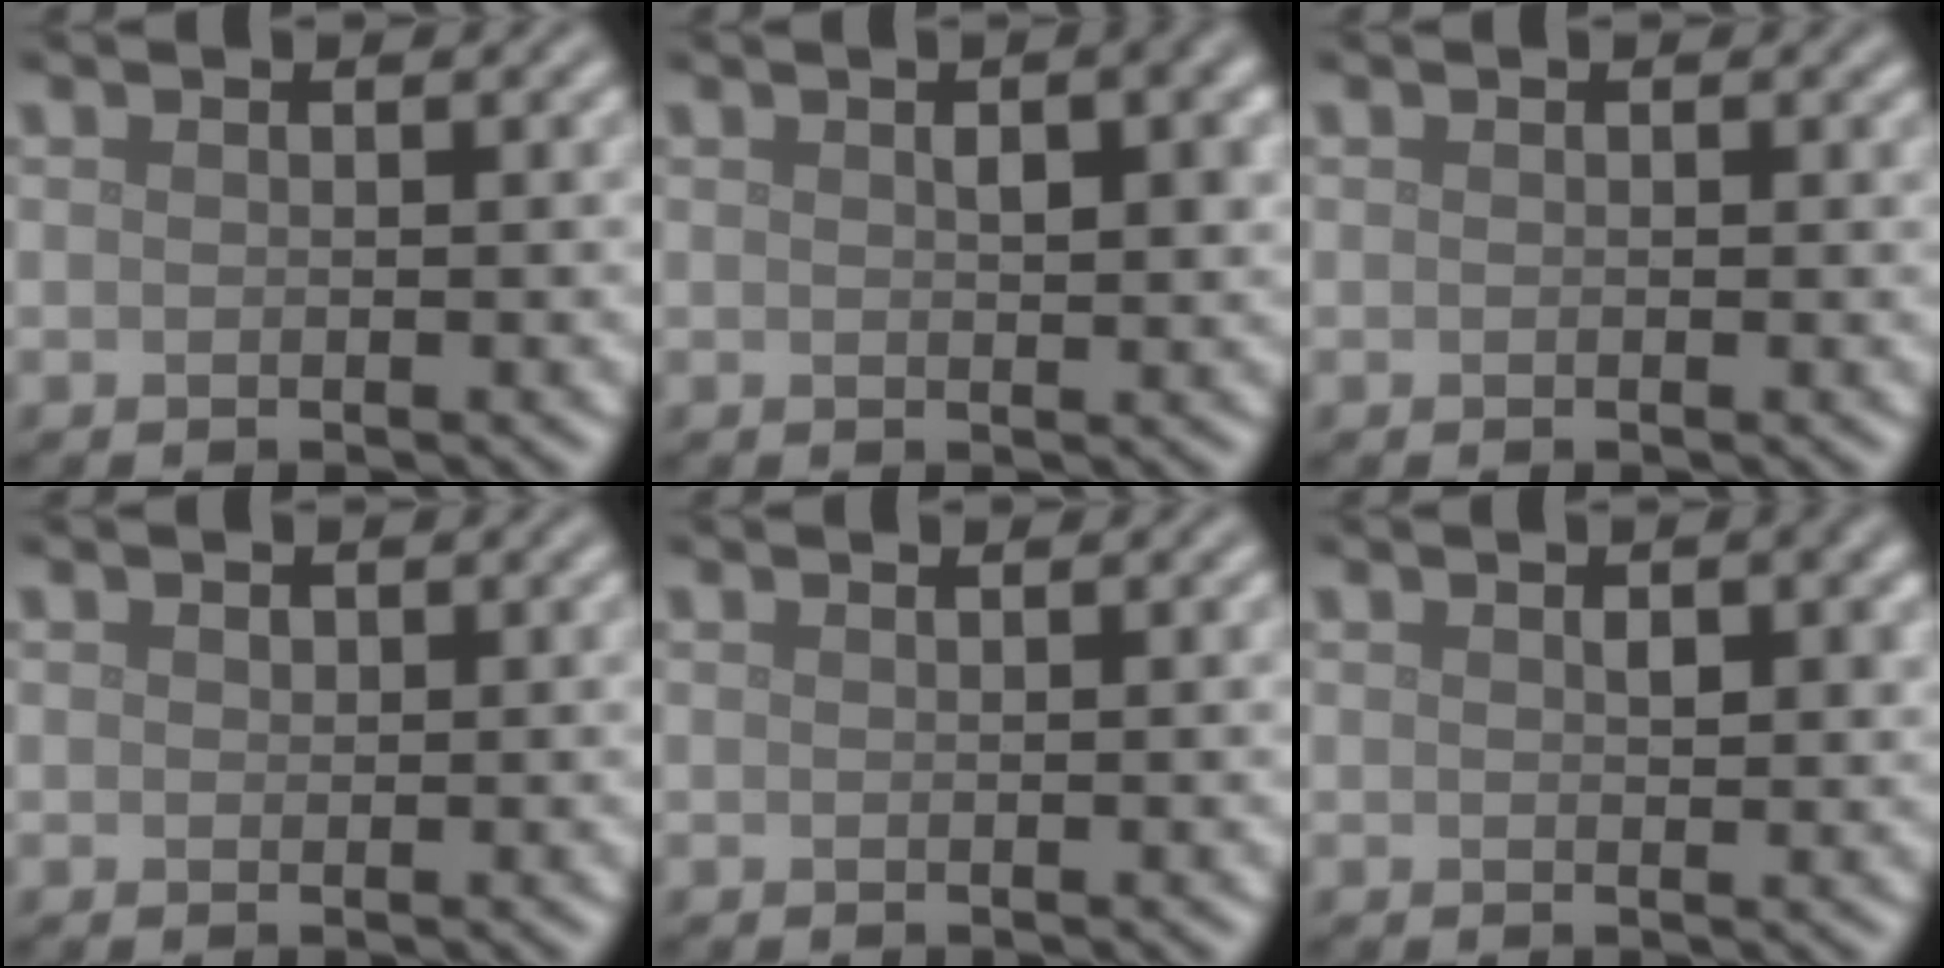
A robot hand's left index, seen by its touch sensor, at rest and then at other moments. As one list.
[{"total": 2.8, "force": [0.9, 1.0, 2.4], "torque": [-0.034, 0.004, 0.016]}, {"total": 0.0}, {"total": 0.5, "force": [0.2, 0.4, 0.2], "torque": [-0.003, -0.001, 0.003]}, {"total": 0.0}, {"total": 2.0, "force": [0.6, 1.0, 1.6], "torque": [-0.021, 0.000, 0.012]}]